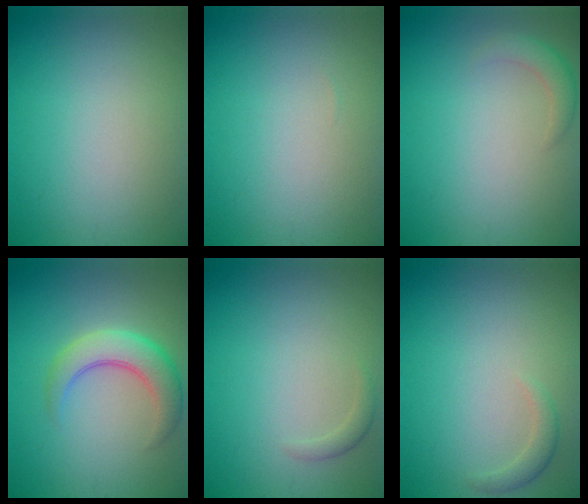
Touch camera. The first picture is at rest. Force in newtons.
{"total": 0.0}
{"total": 1.8, "press": 1.8, "slide": 0.1}
{"total": 4.7, "press": 4.7, "slide": 0.2}
{"total": 1.0, "press": 1.0, "slide": 0.0}
{"total": 1.5, "press": 1.5, "slide": 0.1}